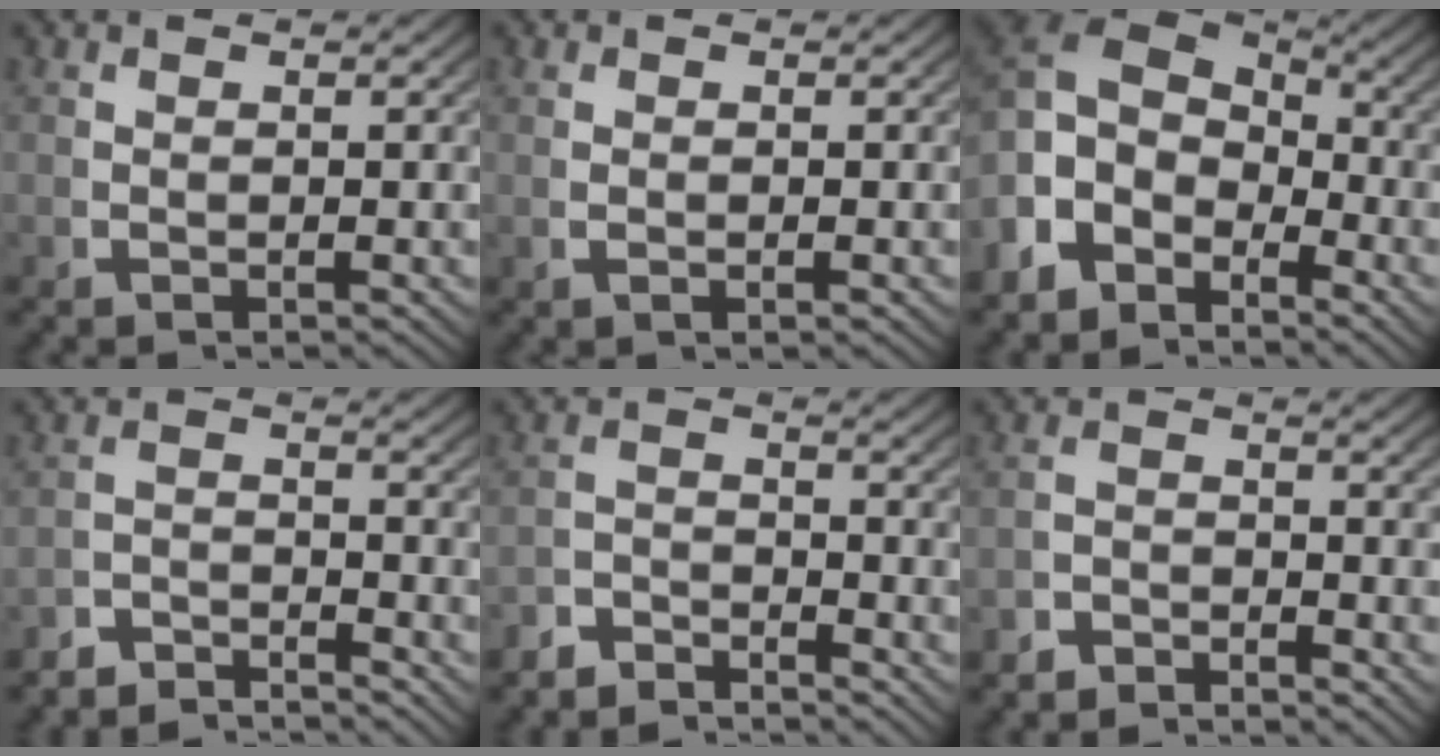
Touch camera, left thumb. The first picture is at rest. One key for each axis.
{"total": 0.6, "fx": 0.1, "fy": 0.1, "fz": 0.6, "tx": -0.016, "ty": 0.001, "tz": 0.005}
{"total": 9.1, "fx": 0.9, "fy": 6.5, "fz": 6.4, "tx": -0.140, "ty": -0.017, "tz": 0.021}
{"total": 3.9, "fx": -3.9, "fy": 0.3, "fz": 0.1, "tx": 0.013, "ty": -0.009, "tz": -0.074}
{"total": 3.5, "fx": -3.5, "fy": 0.5, "fz": 0.0, "tx": 0.010, "ty": -0.009, "tz": -0.068}
{"total": 3.0, "fx": -2.9, "fy": 0.7, "fz": -0.1, "tx": 0.011, "ty": -0.010, "tz": -0.054}